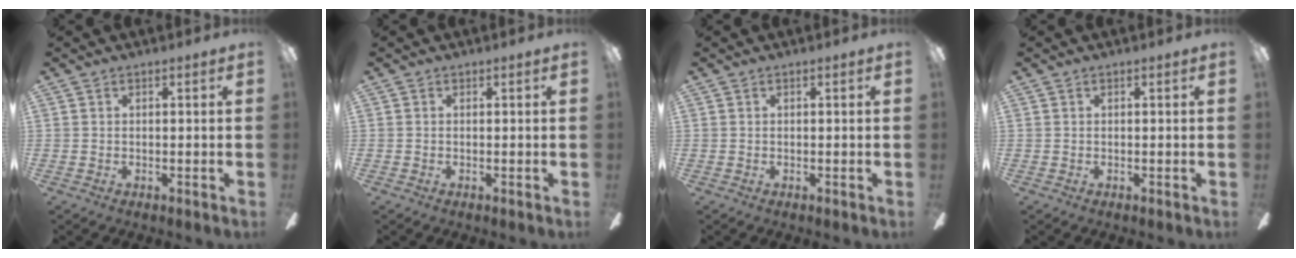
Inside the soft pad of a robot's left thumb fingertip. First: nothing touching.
{"total": 0.0}
{"total": 0.0}
{"total": 0.0}